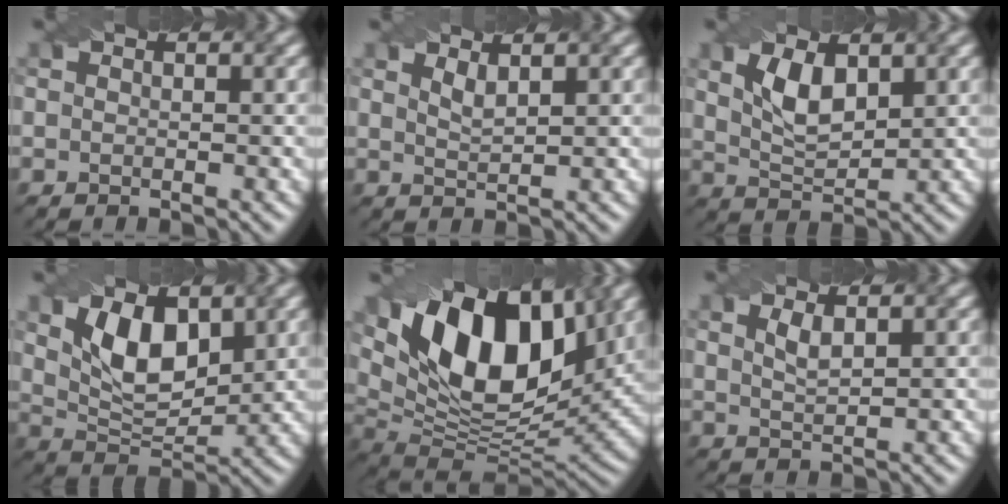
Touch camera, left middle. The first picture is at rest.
{"total": 1.4, "force": [1.0, 0.3, 0.9], "torque": [-0.021, -0.001, 0.022]}
{"total": 3.9, "force": [1.6, 1.9, 3.0], "torque": [-0.067, 0.000, 0.035]}
{"total": 6.1, "force": [2.3, 3.3, 4.6], "torque": [-0.090, -0.005, 0.042]}
{"total": 15.5, "force": [6.2, 8.2, 11.6], "torque": [-0.192, 0.016, 0.098]}
{"total": 1.6, "force": [0.9, 0.4, 1.2], "torque": [-0.026, 0.000, 0.020]}